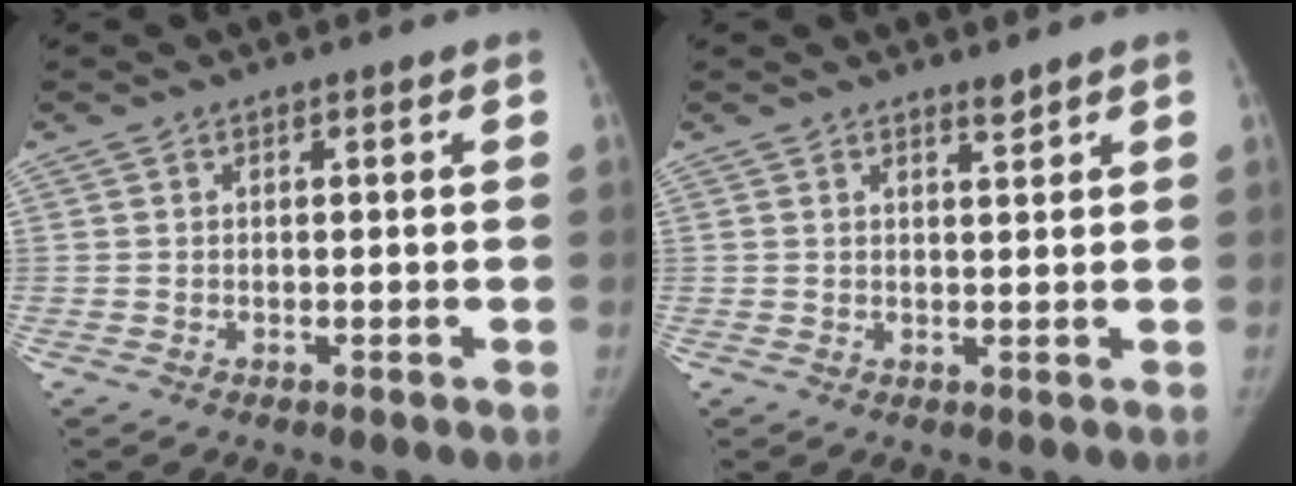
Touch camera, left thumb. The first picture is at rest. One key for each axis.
{"total": 1.3, "fx": 1.2, "fy": 0.2, "fz": 0.4, "tx": 0.001, "ty": -0.013, "tz": 0.021}